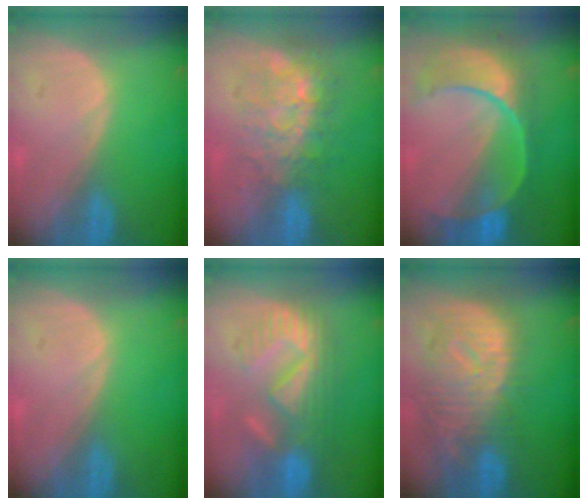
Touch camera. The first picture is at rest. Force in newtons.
{"total": 8.7, "press": 7.5, "slide": 4.3}
{"total": 11.2, "press": 9.4, "slide": 6.1}
{"total": 0.0}
{"total": 9.2, "press": 8.9, "slide": 2.3}
{"total": 12.2, "press": 10.5, "slide": 6.2}